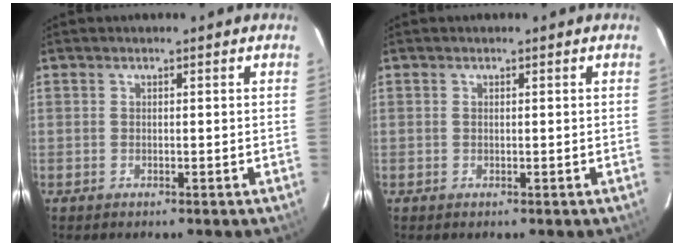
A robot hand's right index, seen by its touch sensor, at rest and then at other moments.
{"total": 0.0}